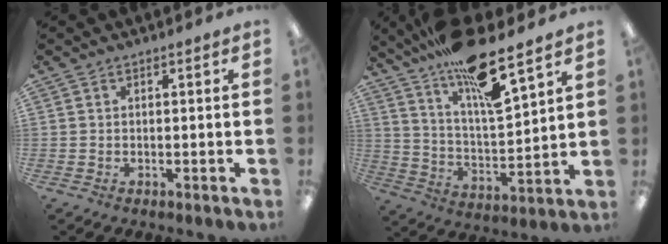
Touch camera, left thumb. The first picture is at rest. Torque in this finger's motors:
{"motor_torque": [2.18, 0.85, 1.41, -1.36, 0.22]}